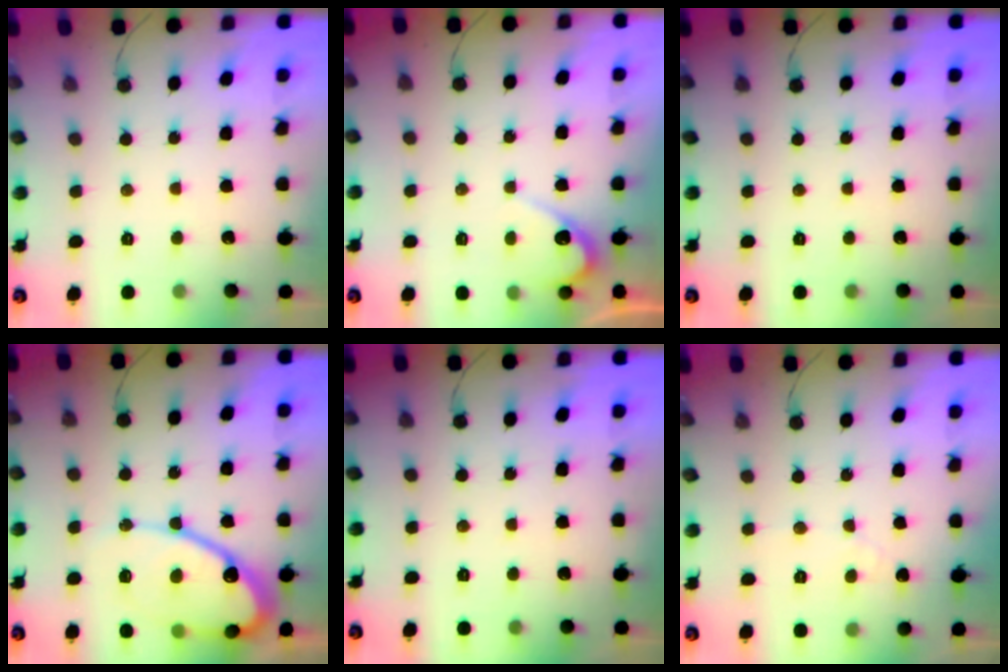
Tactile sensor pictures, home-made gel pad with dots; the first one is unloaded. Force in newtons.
{"total": 4.9, "press": 4.9, "slide": 0.4}
{"total": 0.0}
{"total": 16.2, "press": 16.1, "slide": 1.6}
{"total": 0.0}
{"total": 2.8, "press": 2.8, "slide": 0.2}